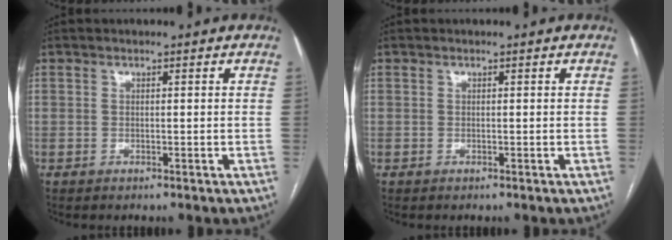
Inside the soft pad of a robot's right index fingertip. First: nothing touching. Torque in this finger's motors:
{"motor_torque": [-0.04, -0.04, 0.01, 0.00]}